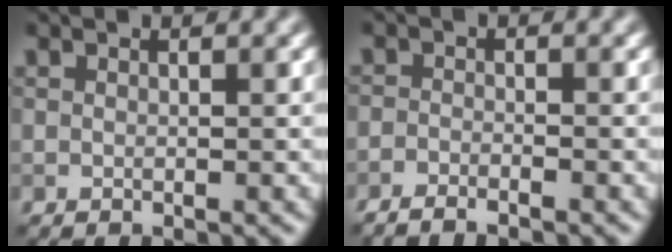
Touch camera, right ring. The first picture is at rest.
{"total": 2.4, "force": [-2.1, 0.4, 1.1], "torque": [-0.024, 0.001, -0.038]}